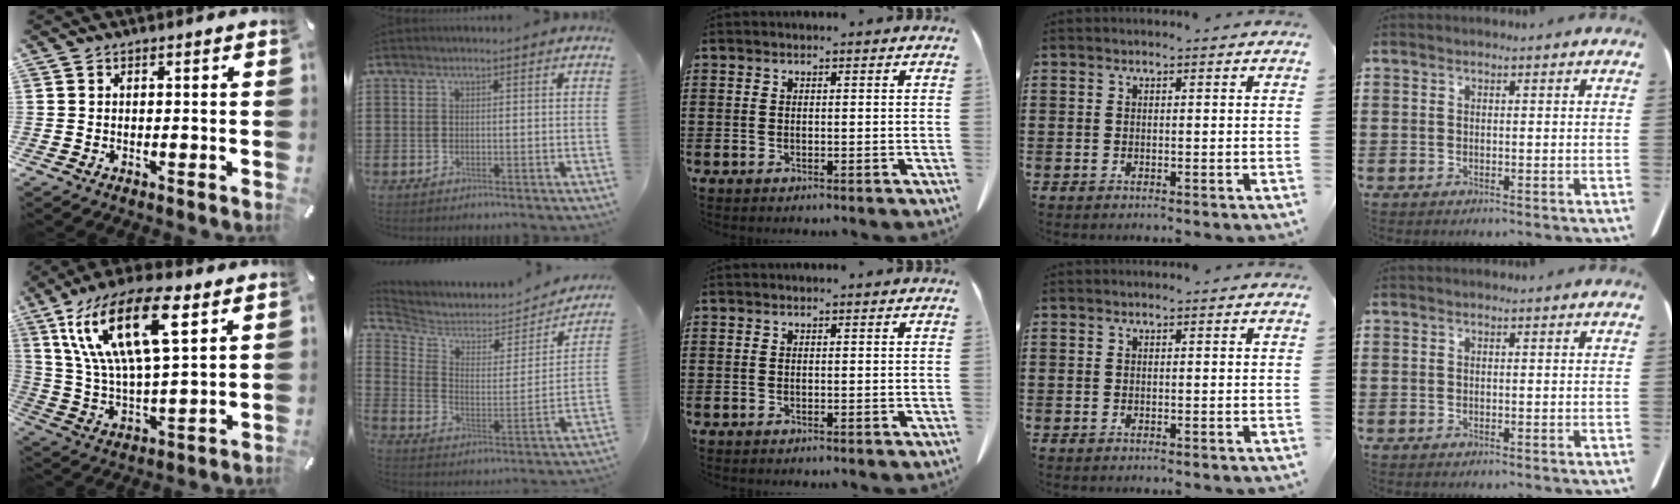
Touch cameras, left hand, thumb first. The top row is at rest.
{"thumb": {"total": 21.7, "force": [10.4, 8.7, 16.9], "torque": [-0.354, -0.024, 0.167]}, "index": {"total": 4.5, "force": [4.2, 1.5, 0.9], "torque": [-0.047, -0.038, 0.068]}}